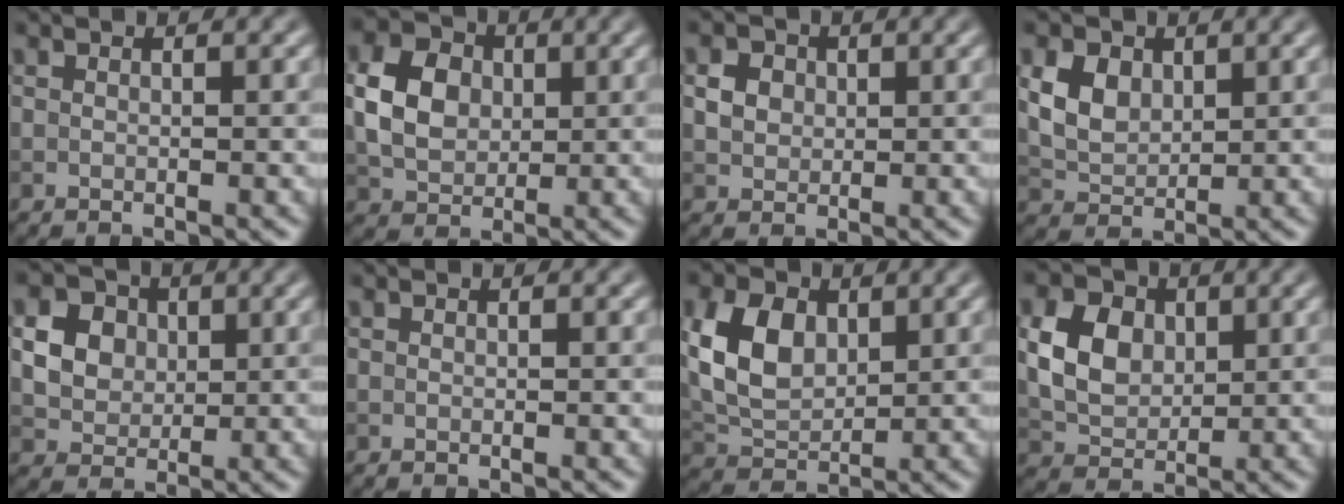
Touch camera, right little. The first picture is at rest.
{"total": 5.5, "force": [0.6, 4.3, 3.4], "torque": [-0.074, 0.007, 0.008]}
{"total": 2.1, "force": [0.4, 1.8, 0.9], "torque": [-0.016, -0.003, 0.012]}
{"total": 3.8, "force": [1.3, 2.7, 2.2], "torque": [-0.052, 0.001, 0.024]}
{"total": 6.5, "force": [2.1, 5.3, 3.0], "torque": [-0.071, 0.020, 0.038]}
{"total": 0.0}
{"total": 6.2, "force": [1.5, 4.2, 4.3], "torque": [-0.097, 0.005, 0.030]}
{"total": 5.4, "force": [1.1, 4.1, 3.4], "torque": [-0.074, 0.003, 0.018]}